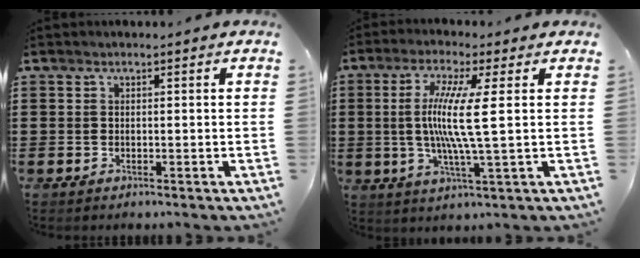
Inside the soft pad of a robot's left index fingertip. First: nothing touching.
{"total": 9.2, "force": [1.0, 0.0, 9.2], "torque": [-0.187, -0.011, 0.008]}